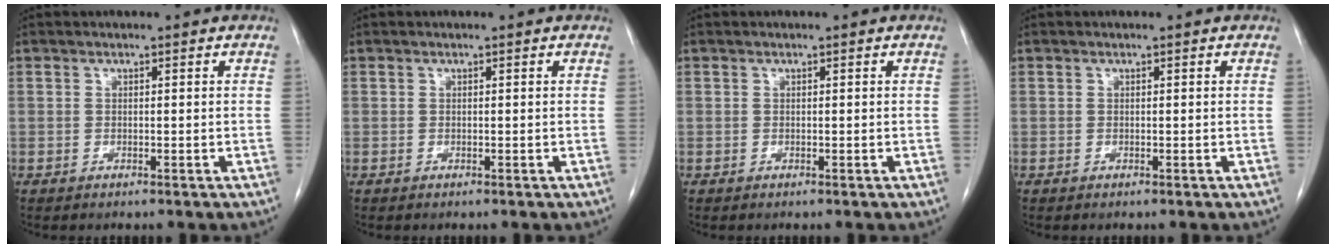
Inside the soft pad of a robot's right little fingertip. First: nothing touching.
{"total": 0.0}
{"total": 0.0}
{"total": 0.0}